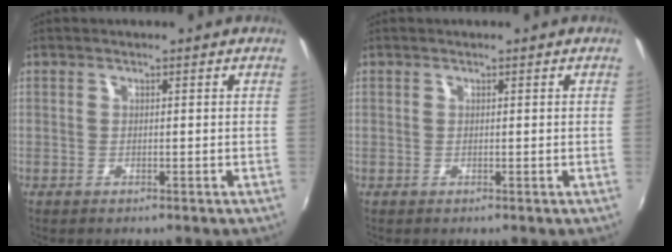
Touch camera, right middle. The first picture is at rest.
{"total": 0.0}